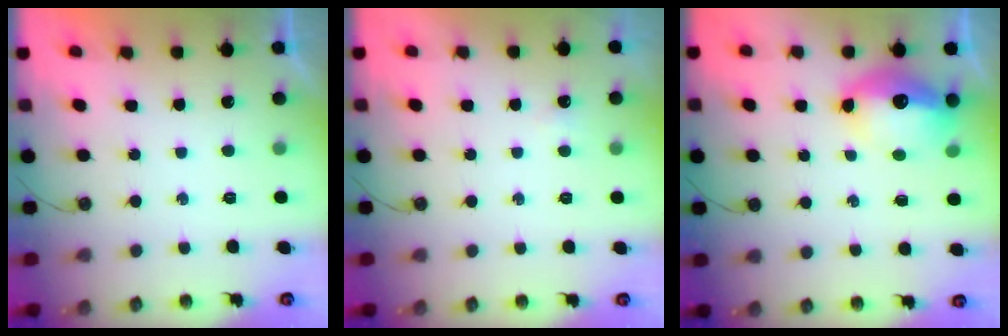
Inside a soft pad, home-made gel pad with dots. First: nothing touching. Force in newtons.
{"total": 5.1, "press": 2.6, "slide": 4.4}
{"total": 11.1, "press": 11.0, "slide": 1.1}